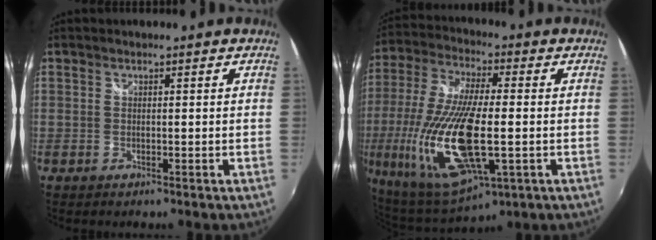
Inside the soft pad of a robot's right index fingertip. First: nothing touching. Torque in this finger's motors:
{"motor_torque": [2.14, 0.00, 1.05, 0.21]}